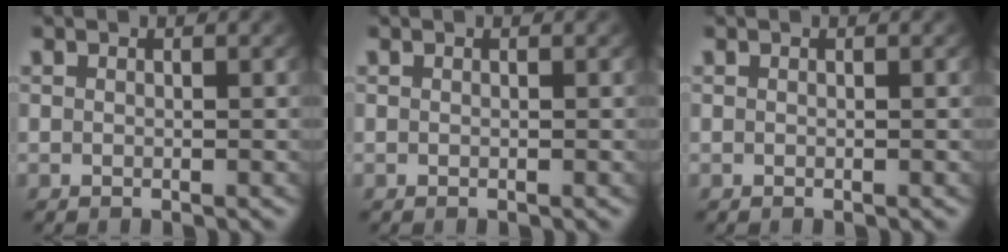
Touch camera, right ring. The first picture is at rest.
{"total": 0.0}
{"total": 0.0}